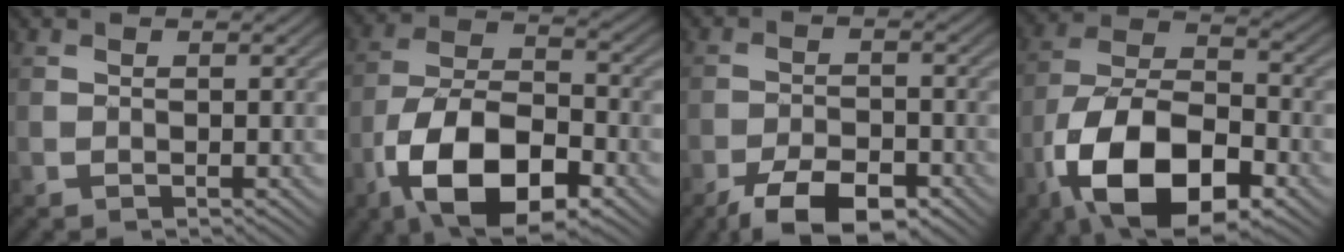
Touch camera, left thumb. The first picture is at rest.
{"total": 14.6, "force": [-6.8, 7.0, 10.8], "torque": [-0.218, -0.017, -0.134]}
{"total": 8.1, "force": [-5.5, 3.1, 5.1], "torque": [-0.082, -0.001, -0.097]}
{"total": 16.6, "force": [-7.8, 8.2, 12.1], "torque": [-0.236, -0.023, -0.150]}